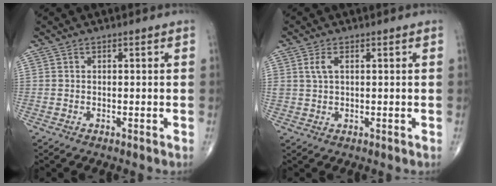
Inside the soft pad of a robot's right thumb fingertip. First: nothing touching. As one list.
[{"total": 2.6, "force": [0.9, 1.4, 2.0], "torque": [-0.042, 0.004, 0.020]}]